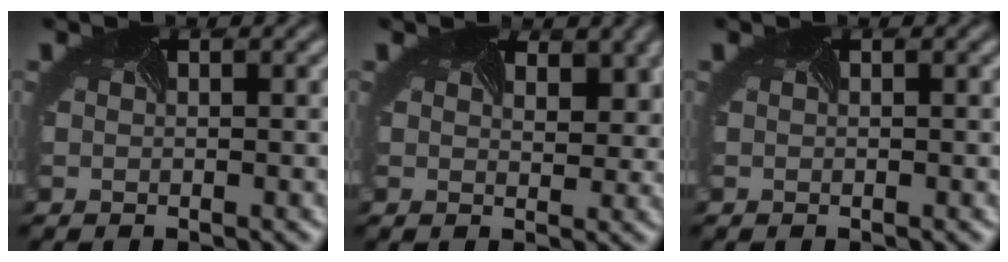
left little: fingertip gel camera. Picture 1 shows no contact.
{"total": 4.0, "force": [2.2, 2.4, 2.4], "torque": [-0.029, 0.007, 0.014]}
{"total": 0.0}